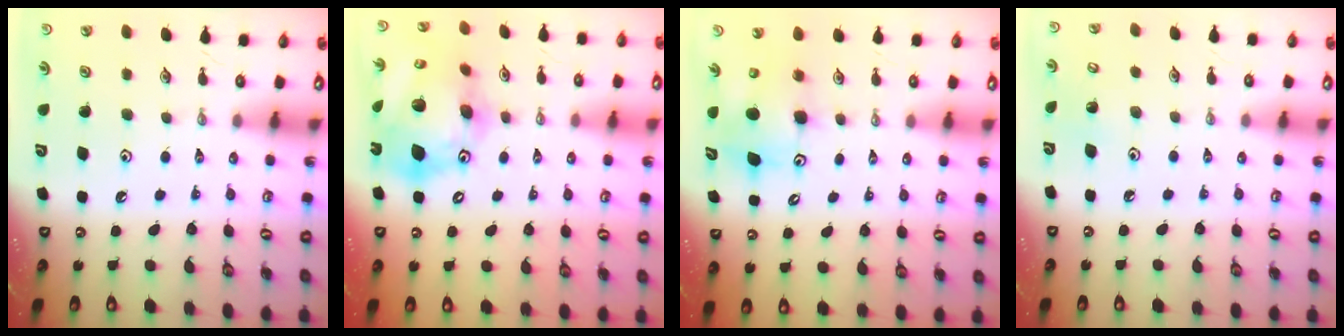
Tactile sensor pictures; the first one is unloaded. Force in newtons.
{"total": 22.1, "press": 21.9, "slide": 3.3}
{"total": 8.8, "press": 8.7, "slide": 0.8}
{"total": 2.9, "press": 2.9, "slide": 0.3}